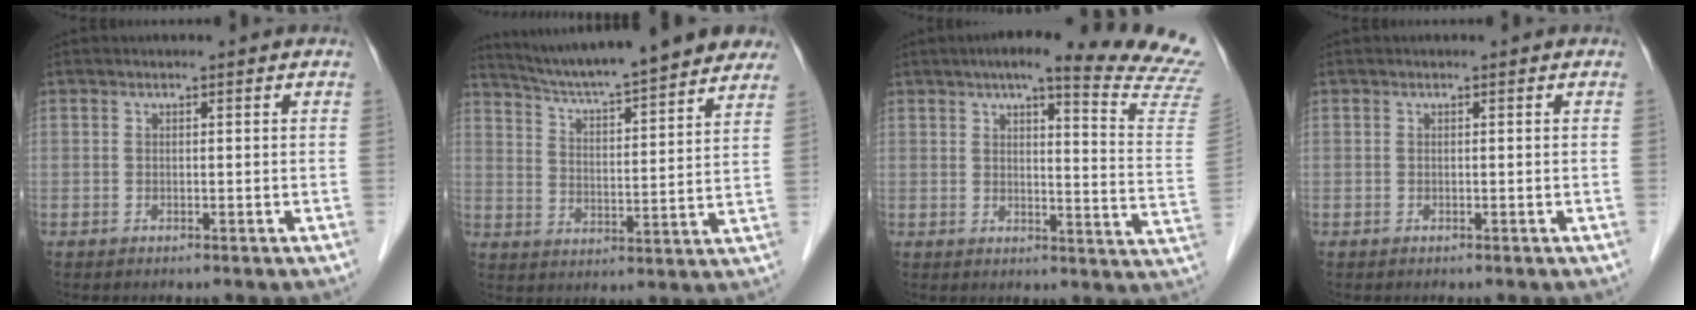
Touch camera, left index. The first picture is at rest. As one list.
[{"total": 22.2, "force": [19.5, 2.1, 10.3], "torque": [-0.158, 0.007, 0.268]}, {"total": 19.9, "force": [17.8, 0.4, 8.8], "torque": [-0.106, -0.070, 0.192]}, {"total": 0.0}]